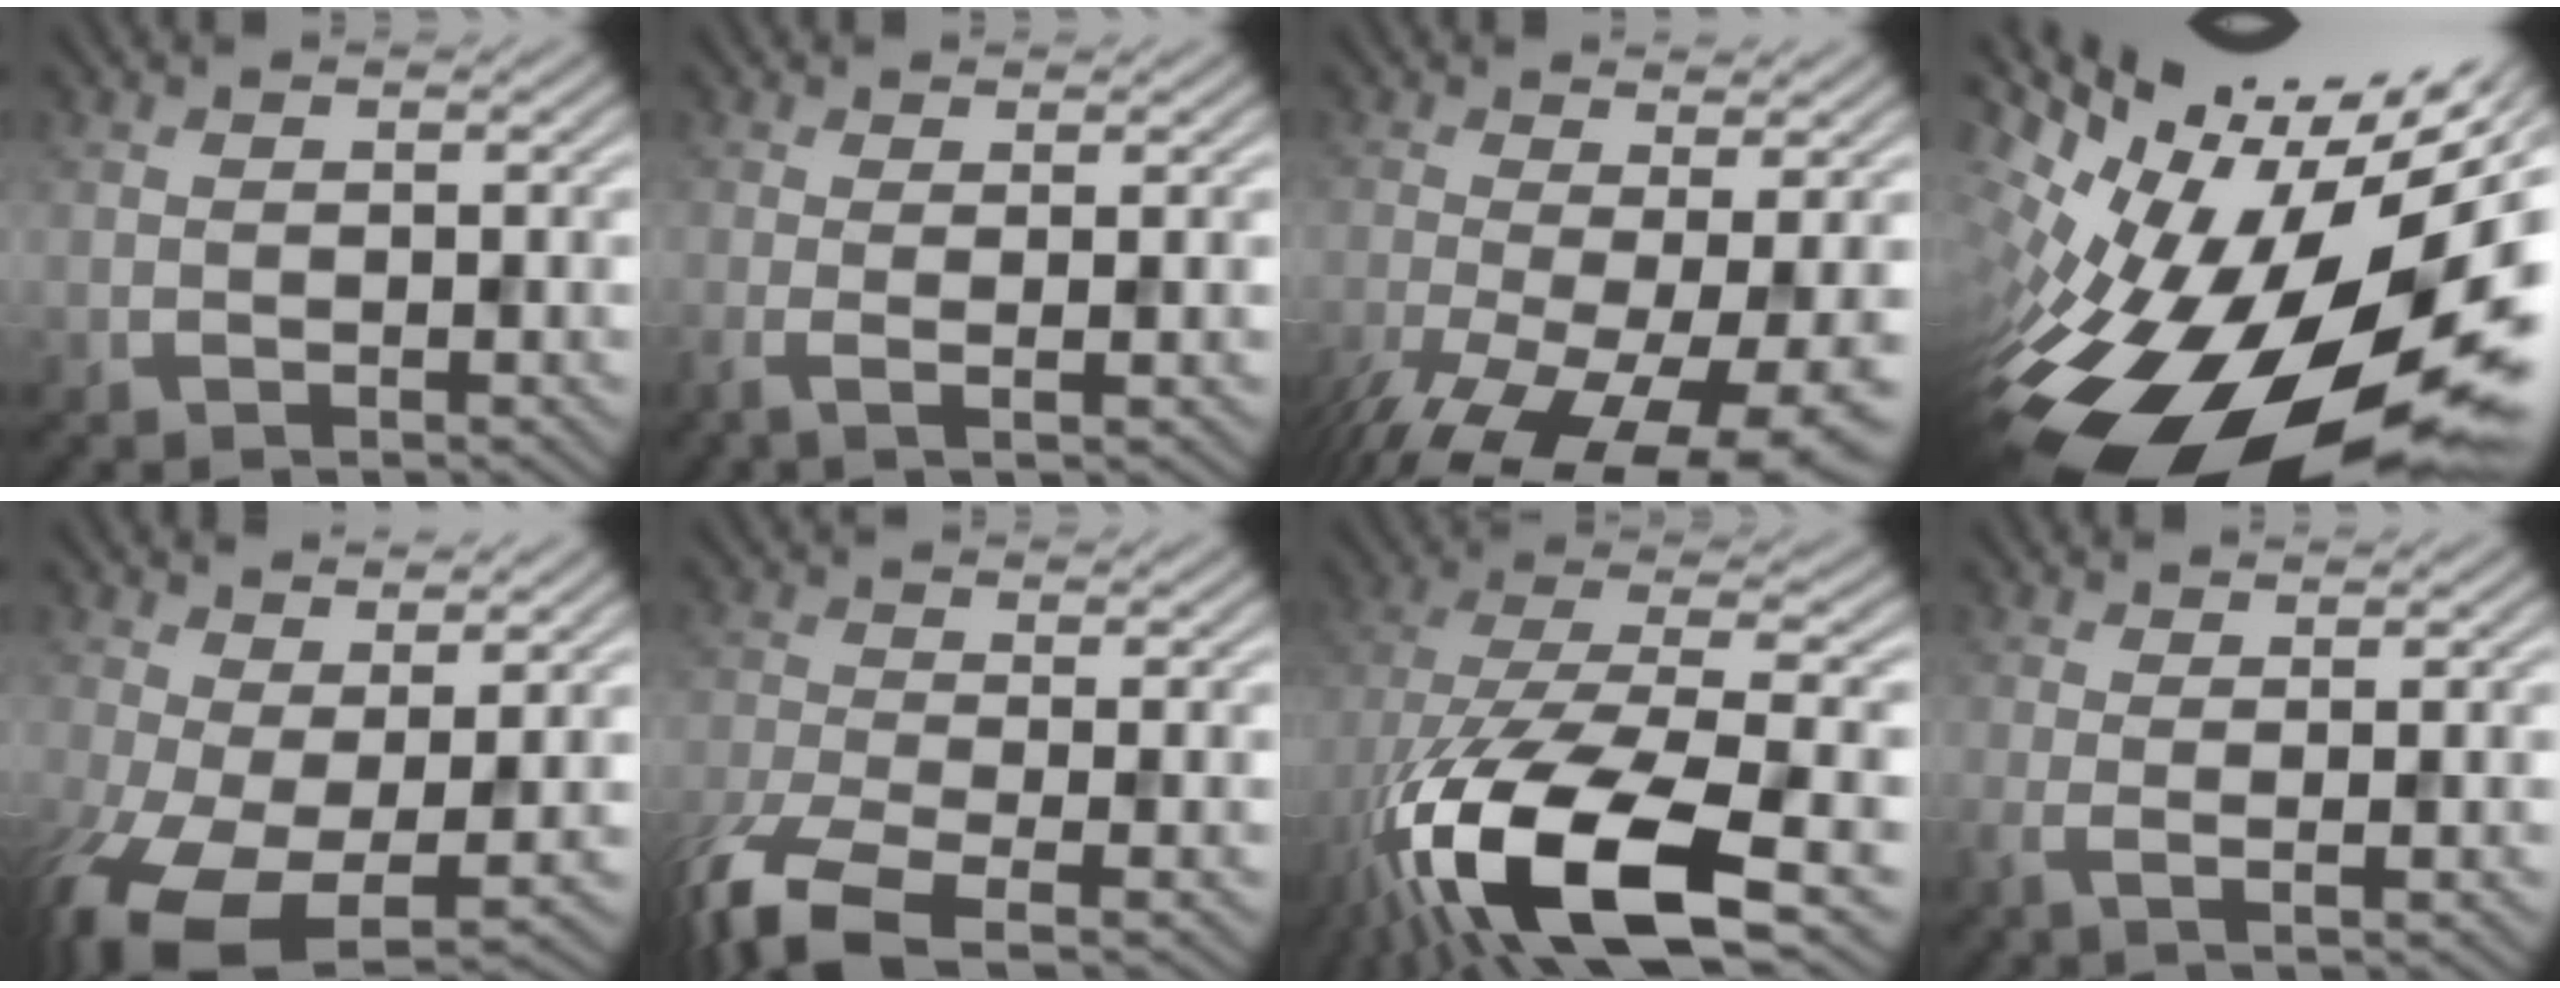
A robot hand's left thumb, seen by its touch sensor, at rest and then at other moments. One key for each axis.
{"total": 2.5, "fx": -0.1, "fy": 0.8, "fz": 2.4, "tx": -0.038, "ty": -0.001, "tz": -0.007}
{"total": 12.1, "fx": -6.1, "fy": 3.9, "fz": 9.8, "tx": -0.178, "ty": -0.035, "tz": -0.078}
{"total": 20.0, "fx": -6.0, "fy": 9.6, "fz": 16.5, "tx": -0.284, "ty": -0.051, "tz": -0.092}
{"total": 8.4, "fx": -2.1, "fy": 4.5, "fz": 6.8, "tx": -0.149, "ty": -0.032, "tz": -0.029}
{"total": 7.2, "fx": -5.0, "fy": 2.2, "fz": 4.7, "tx": -0.095, "ty": -0.028, "tz": -0.097}
{"total": 17.4, "fx": -8.0, "fy": 6.9, "fz": 13.9, "tx": -0.294, "ty": -0.032, "tz": -0.137}
{"total": 2.2, "fx": 0.2, "fy": 0.6, "fz": 2.1, "tx": -0.033, "ty": 0.000, "tz": 0.004}